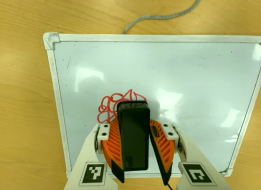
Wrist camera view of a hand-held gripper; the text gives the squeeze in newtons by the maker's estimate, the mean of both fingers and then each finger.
{"total": 11.6, "left": 13.5, "right": 9.6}